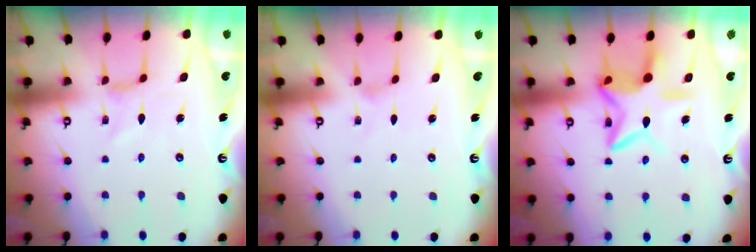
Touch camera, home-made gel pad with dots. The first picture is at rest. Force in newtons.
{"total": 0.0}
{"total": 12.1, "press": 12.0, "slide": 0.9}